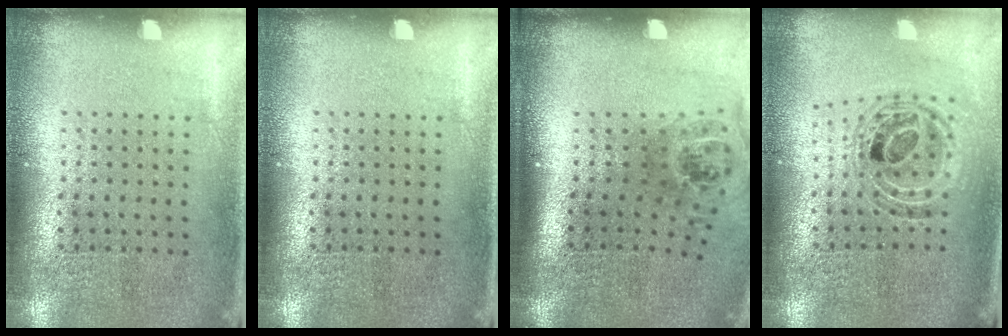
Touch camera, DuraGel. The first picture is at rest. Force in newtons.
{"total": 0.0}
{"total": 1.5, "press": 1.1, "slide": 1.0}
{"total": 0.8, "press": 0.8, "slide": 0.2}